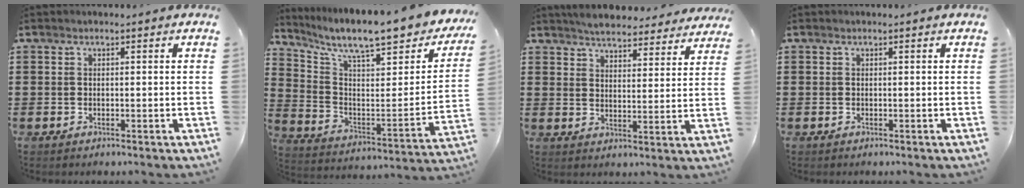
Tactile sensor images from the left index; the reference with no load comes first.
{"total": 9.2, "force": [7.6, 1.4, 5.0], "torque": [-0.107, -0.069, 0.120]}
{"total": 5.0, "force": [4.9, 0.2, 0.8], "torque": [-0.036, -0.023, 0.088]}
{"total": 0.0}